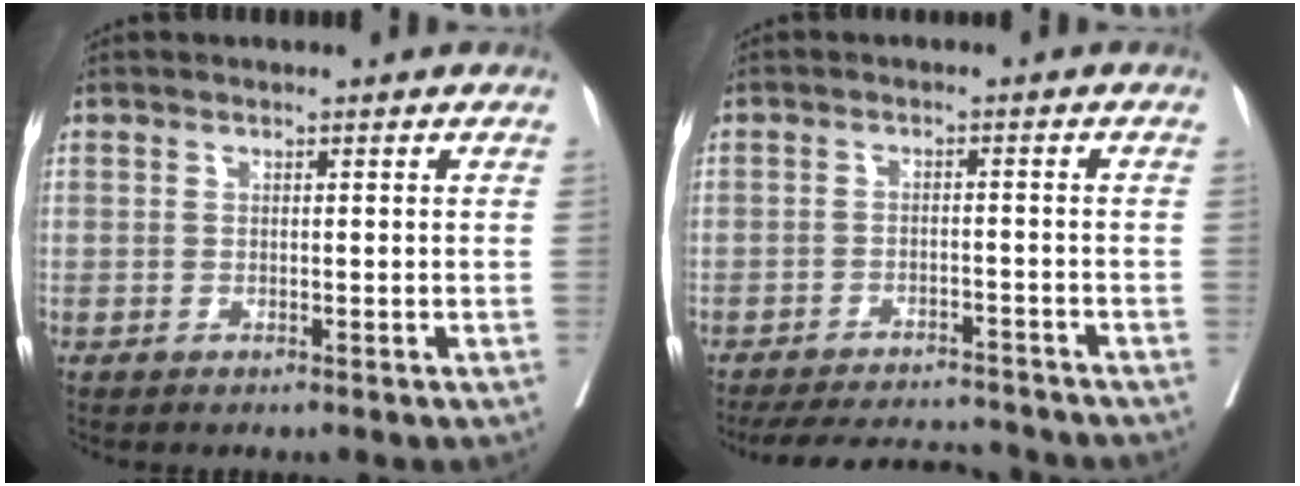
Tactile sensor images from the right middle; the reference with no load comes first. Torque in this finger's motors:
{"motor_torque": [0.09, -0.11, 0.05, 0.03]}